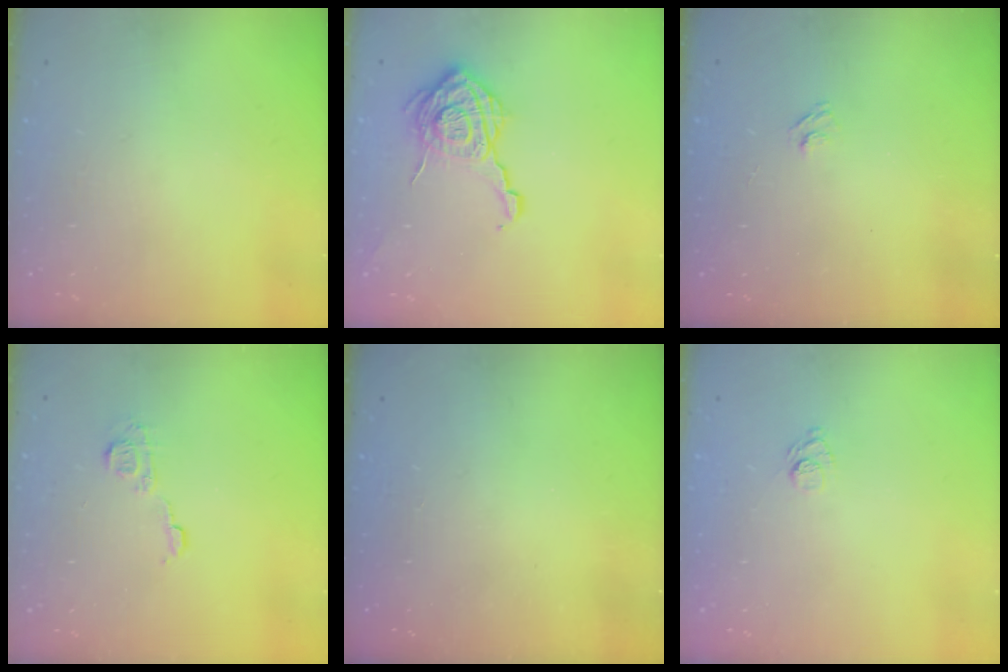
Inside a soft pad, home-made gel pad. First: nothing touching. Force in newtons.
{"total": 18.1, "press": 18.1, "slide": 0.8}
{"total": 2.7, "press": 2.5, "slide": 0.9}
{"total": 7.3, "press": 7.3, "slide": 0.1}
{"total": 2.3, "press": 2.2, "slide": 0.8}
{"total": 6.6, "press": 6.5, "slide": 1.4}